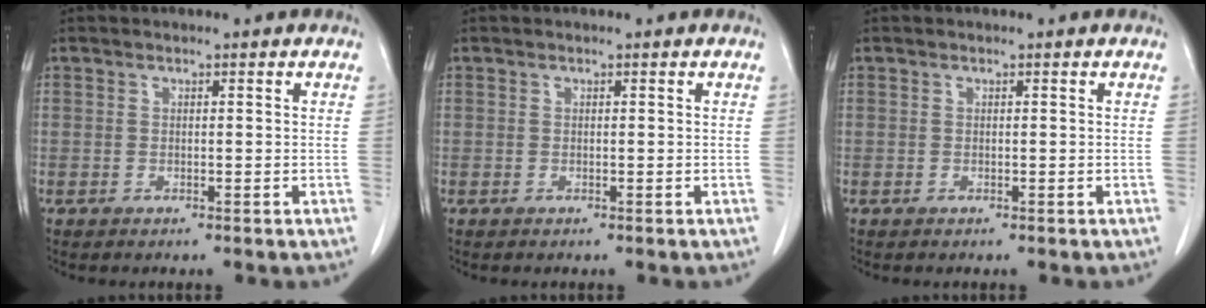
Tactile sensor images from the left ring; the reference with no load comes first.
{"total": 0.0}
{"total": 0.0}